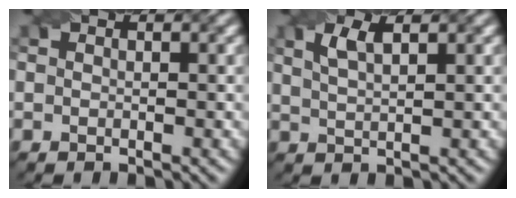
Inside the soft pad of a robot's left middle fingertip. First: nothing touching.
{"total": 2.4, "force": [1.4, 0.7, 1.9], "torque": [-0.037, 0.001, 0.028]}